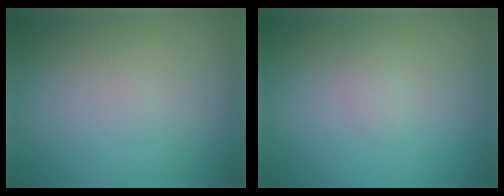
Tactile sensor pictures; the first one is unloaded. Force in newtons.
{"total": 0.8, "press": 0.8, "slide": 0.1}